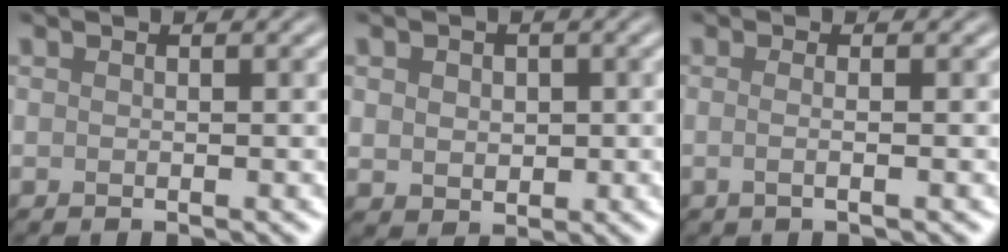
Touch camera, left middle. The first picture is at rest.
{"total": 2.4, "force": [0.4, 2.1, 1.2], "torque": [-0.022, 0.002, 0.003]}
{"total": 1.9, "force": [0.0, 0.8, 1.7], "torque": [-0.016, -0.005, -0.018]}